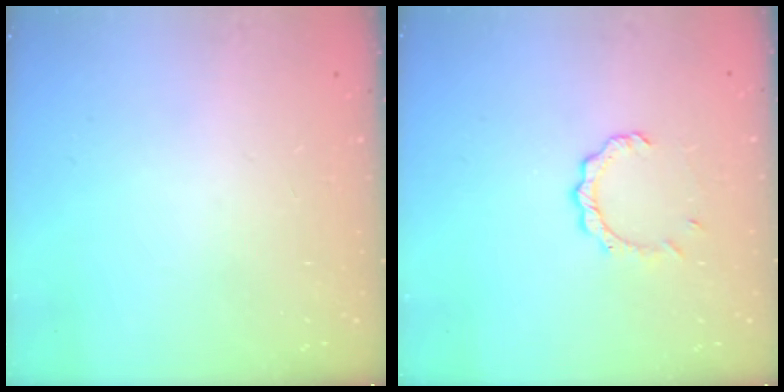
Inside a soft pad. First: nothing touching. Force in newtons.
{"total": 3.6, "press": 3.6, "slide": 0.4}